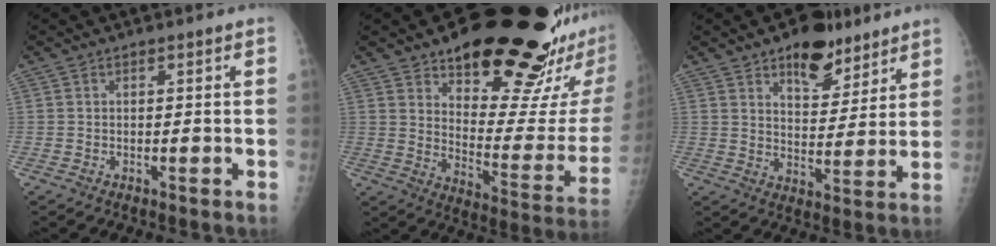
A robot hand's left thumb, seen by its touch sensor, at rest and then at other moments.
{"total": 27.1, "force": [18.2, 8.8, 18.0], "torque": [-0.207, -0.101, 0.257]}
{"total": 11.5, "force": [7.6, 5.9, 6.3], "torque": [-0.054, -0.043, 0.117]}